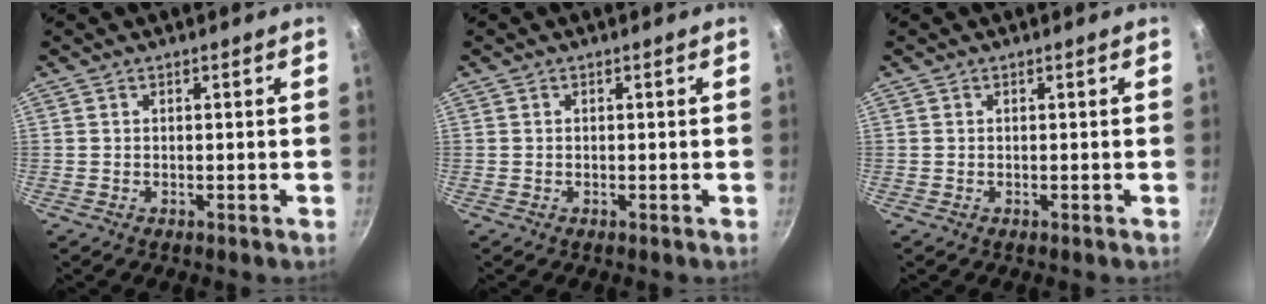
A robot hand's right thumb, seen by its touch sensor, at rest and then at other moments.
{"total": 0.0}
{"total": 0.0}